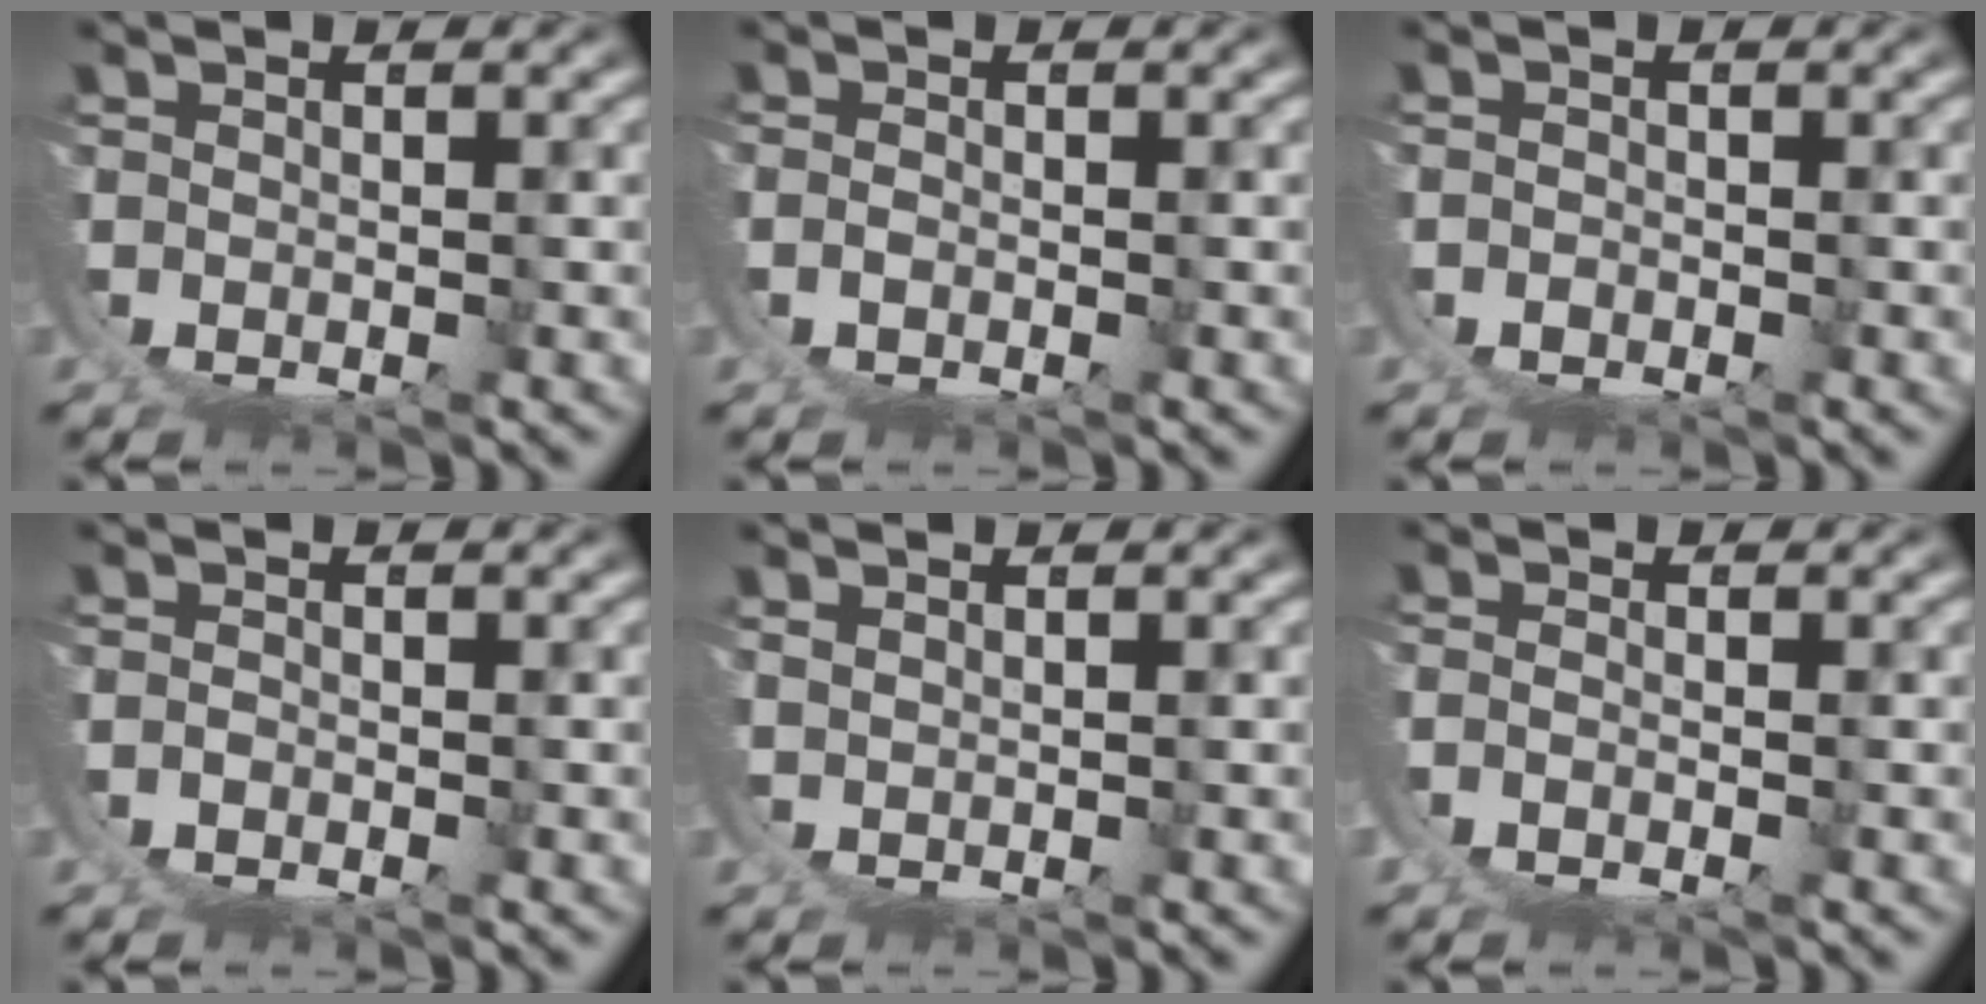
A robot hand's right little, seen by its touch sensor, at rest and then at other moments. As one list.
[{"total": 1.5, "force": [0.2, 1.2, 0.9], "torque": [-0.026, -0.002, 0.004]}, {"total": 2.0, "force": [0.0, 2.0, 0.4], "torque": [-0.019, -0.003, -0.002]}, {"total": 1.9, "force": [0.0, 1.7, 0.8], "torque": [-0.027, -0.003, -0.001]}, {"total": 1.2, "force": [1.0, -0.6, -0.5], "torque": [0.014, 0.005, 0.016]}, {"total": 2.7, "force": [0.1, 1.9, 1.8], "torque": [-0.054, -0.010, 0.005]}]